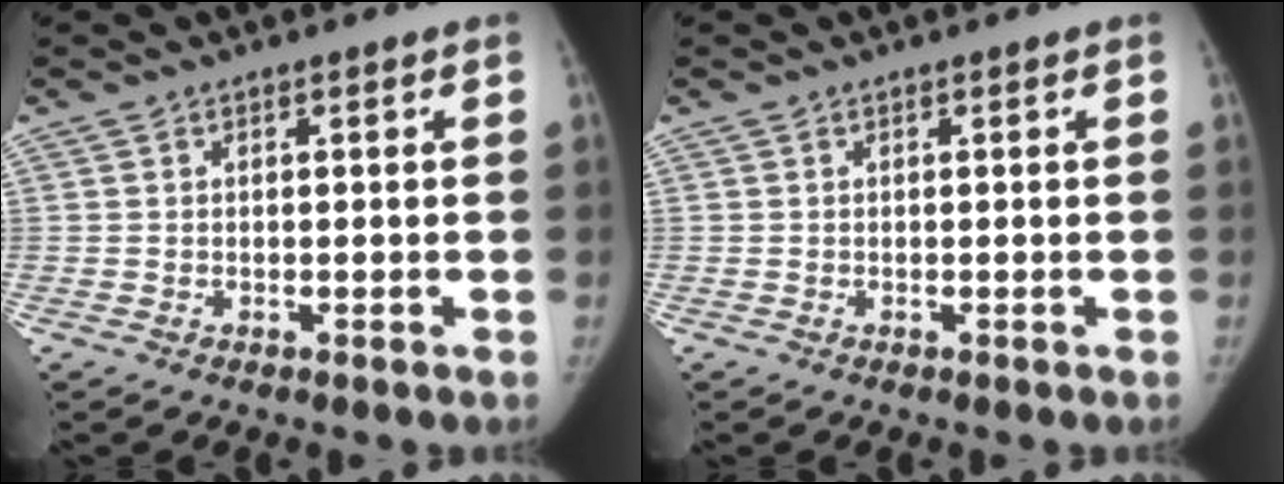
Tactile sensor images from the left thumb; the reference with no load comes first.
{"total": 0.0}